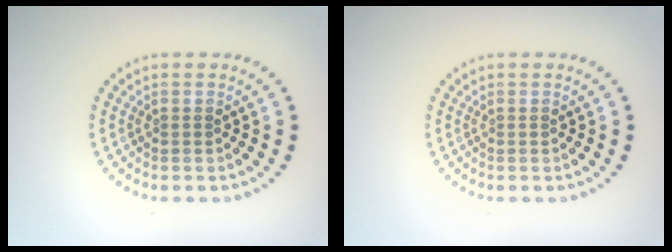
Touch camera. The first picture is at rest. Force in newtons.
{"total": 0.0}